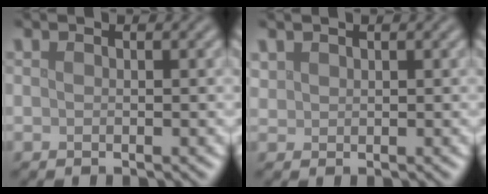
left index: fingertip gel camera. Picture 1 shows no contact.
{"total": 1.0, "force": [0.8, 0.6, 0.1], "torque": [-0.004, 0.002, 0.020]}